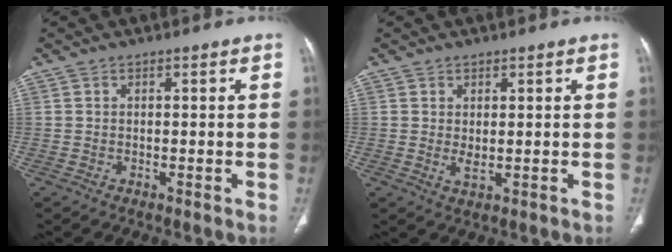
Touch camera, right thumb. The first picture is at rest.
{"total": 1.9, "force": [0.3, 0.9, 1.7], "torque": [-0.031, -0.009, 0.009]}